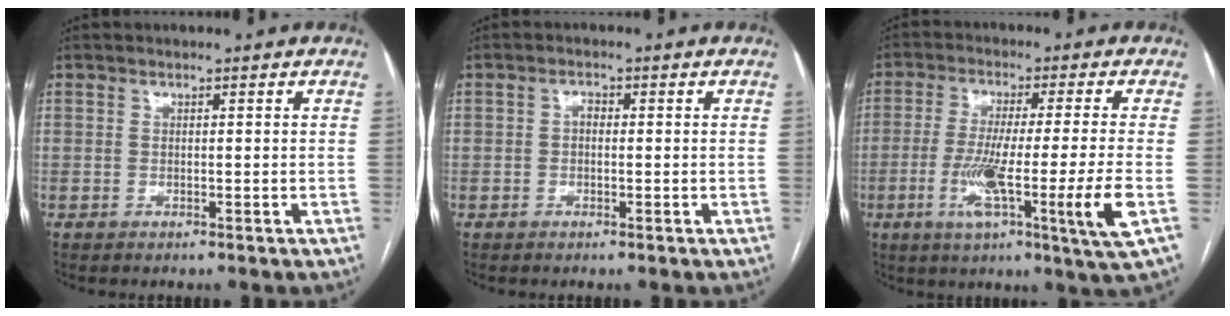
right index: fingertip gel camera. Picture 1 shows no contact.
{"total": 1.3, "force": [0.0, 0.9, 0.9], "torque": [-0.011, 0.006, -0.004]}
{"total": 13.7, "force": [-3.9, -1.3, 13.1], "torque": [-0.237, -0.031, -0.071]}